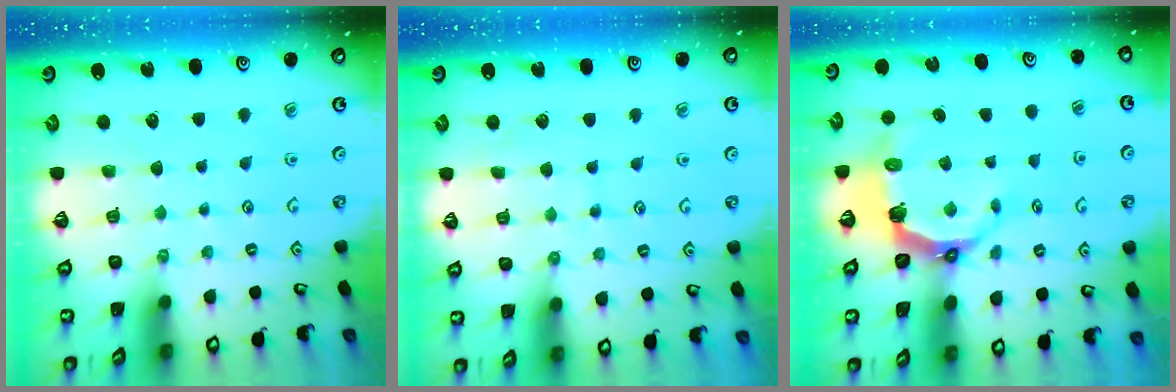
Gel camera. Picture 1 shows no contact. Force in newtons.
{"total": 6.0, "press": 6.0, "slide": 0.5}
{"total": 8.0, "press": 6.3, "slide": 5.0}